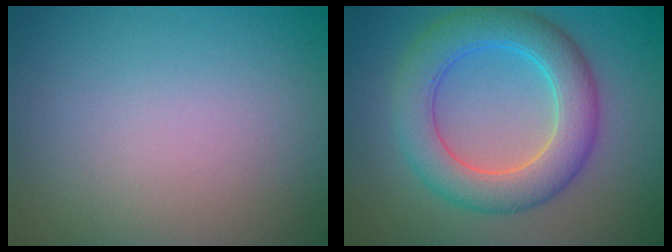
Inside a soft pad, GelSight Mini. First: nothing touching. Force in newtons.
{"total": 6.5, "press": 6.5, "slide": 0.1}